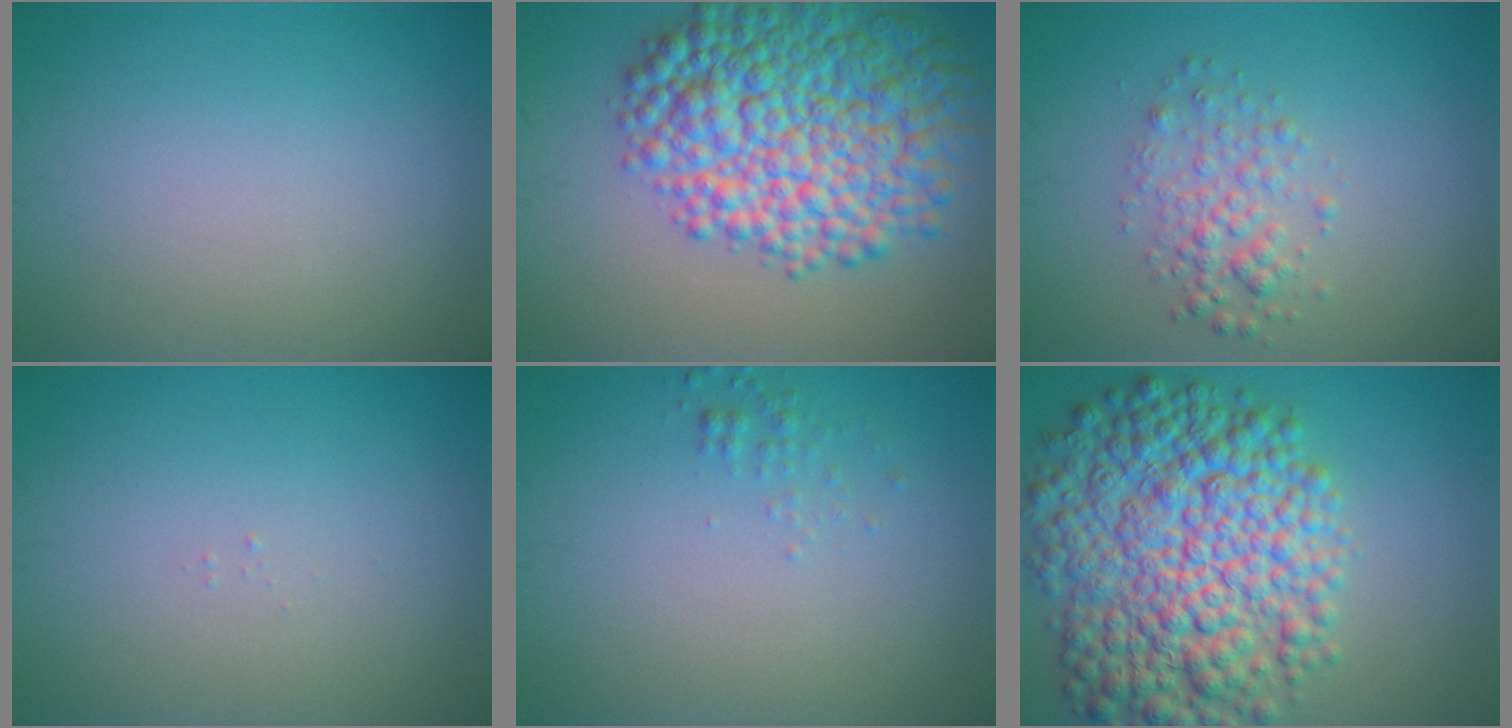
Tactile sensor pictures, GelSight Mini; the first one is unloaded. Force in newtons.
{"total": 11.7, "press": 11.7, "slide": 0.2}
{"total": 2.5, "press": 2.5, "slide": 0.1}
{"total": 0.0}
{"total": 0.9, "press": 0.9, "slide": 0.0}
{"total": 12.2, "press": 12.2, "slide": 0.3}